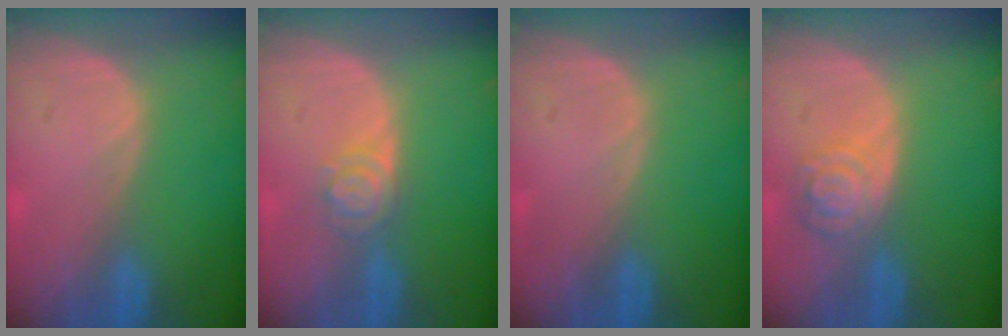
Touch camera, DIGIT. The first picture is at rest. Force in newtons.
{"total": 3.8, "press": 3.5, "slide": 1.6}
{"total": 0.0}
{"total": 5.3, "press": 4.8, "slide": 2.3}